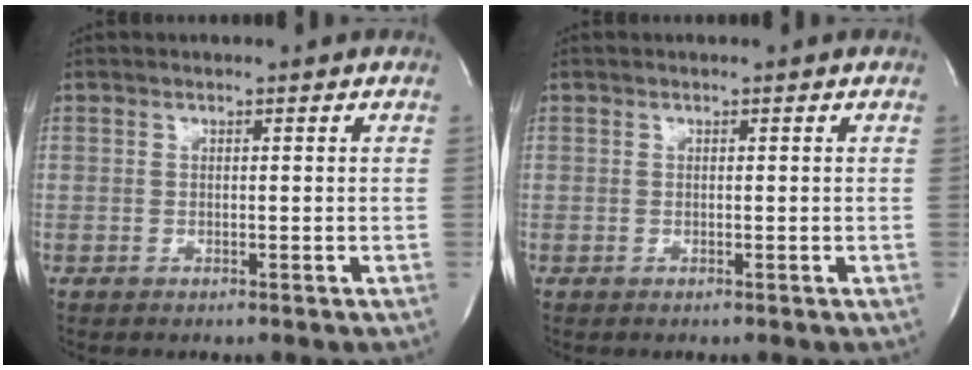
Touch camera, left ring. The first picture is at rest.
{"total": 0.0}